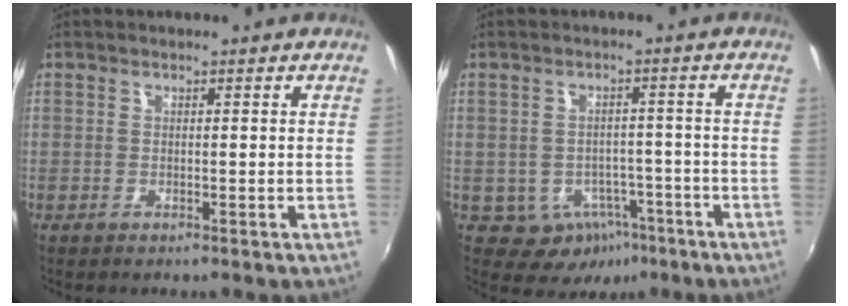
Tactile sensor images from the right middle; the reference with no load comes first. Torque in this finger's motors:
{"motor_torque": [-1.47, 0.02, -0.06, -0.01]}